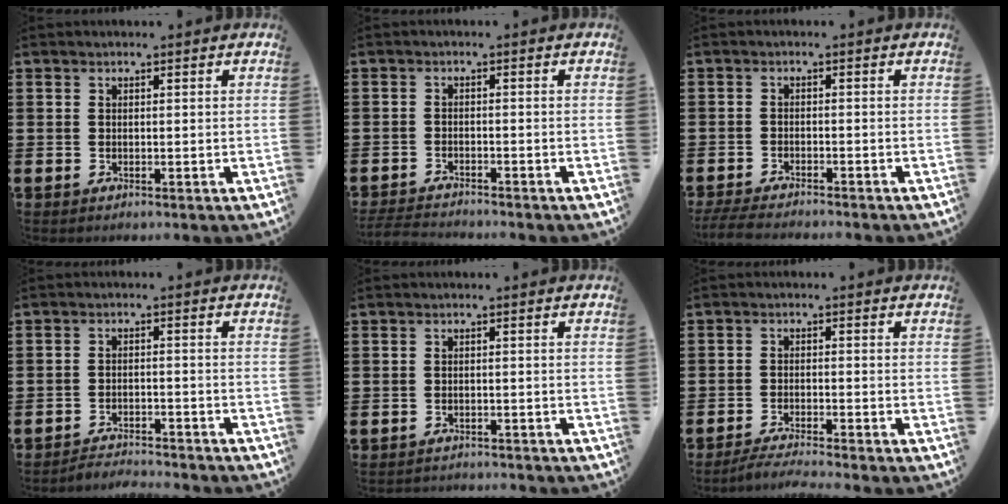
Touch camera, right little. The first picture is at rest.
{"total": 2.1, "force": [-2.1, 0.0, 0.3], "torque": [-0.005, 0.003, -0.044]}
{"total": 2.6, "force": [-2.4, 0.0, 0.8], "torque": [-0.012, 0.001, -0.047]}
{"total": 2.5, "force": [-2.5, -0.1, -0.2], "torque": [-0.002, 0.005, -0.054]}
{"total": 1.1, "force": [-1.1, 0.0, -0.1], "torque": [-0.001, 0.002, -0.023]}
{"total": 2.4, "force": [-2.2, -0.3, 0.9], "torque": [-0.013, 0.002, -0.041]}